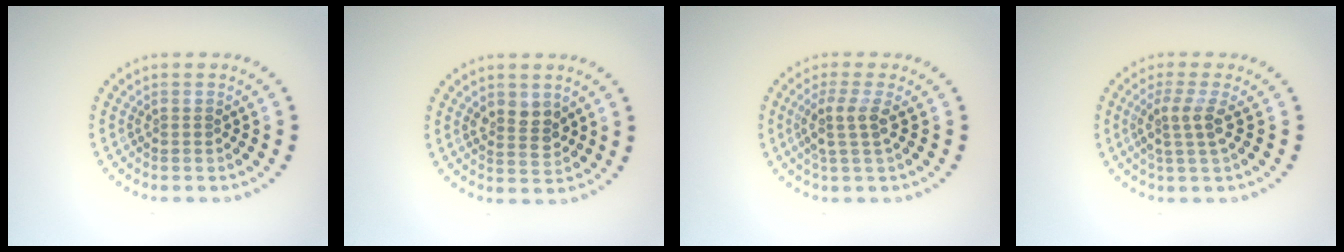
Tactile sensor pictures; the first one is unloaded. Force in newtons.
{"total": 2.4, "press": 2.3, "slide": 0.7}
{"total": 2.5, "press": 2.0, "slide": 1.6}
{"total": 2.5, "press": 1.9, "slide": 1.6}